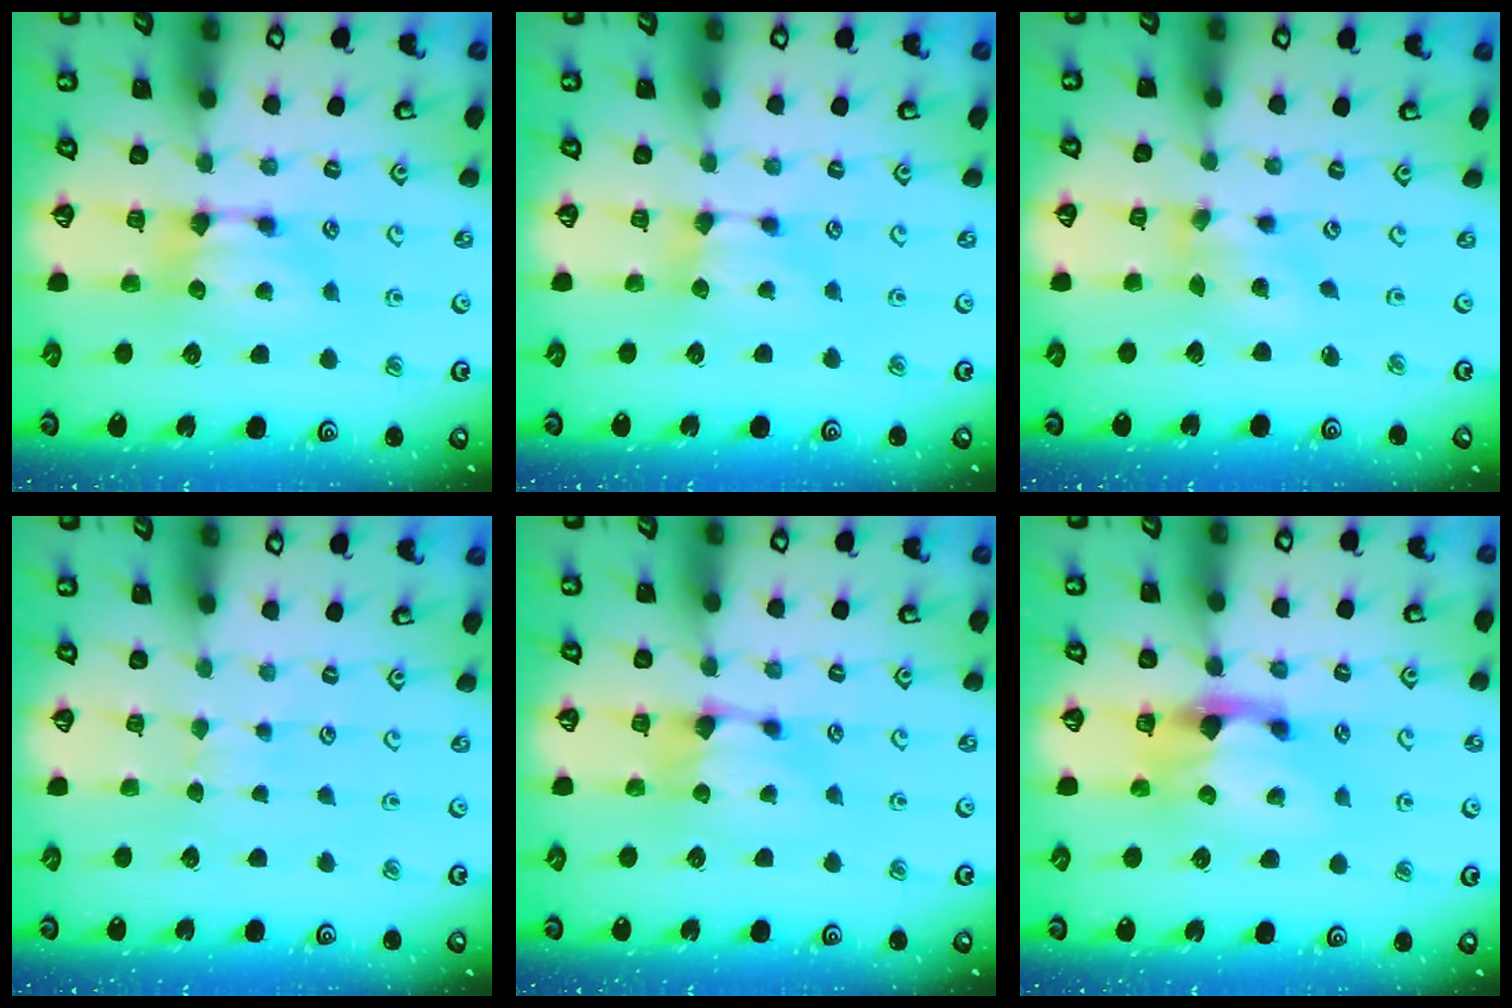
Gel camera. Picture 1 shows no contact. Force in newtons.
{"total": 0.6, "press": 0.6, "slide": 0.3}
{"total": 1.3, "press": 0.6, "slide": 1.1}
{"total": 2.7, "press": 2.7, "slide": 0.4}
{"total": 1.1, "press": 0.9, "slide": 0.5}
{"total": 2.2, "press": 1.7, "slide": 1.4}